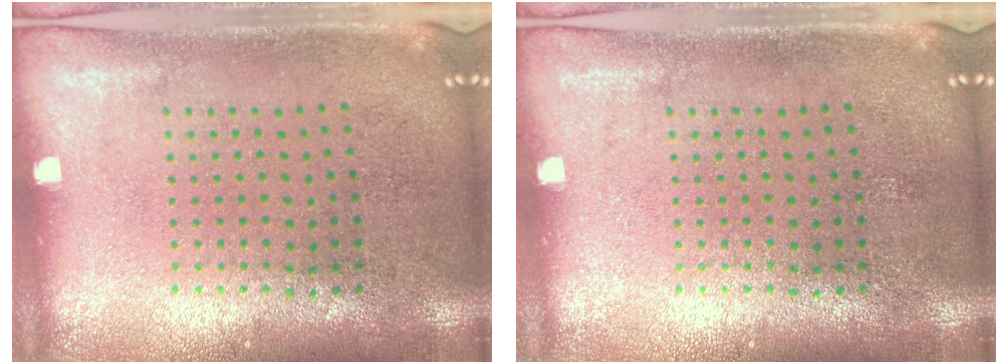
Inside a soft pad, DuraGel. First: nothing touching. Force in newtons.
{"total": 0.0}